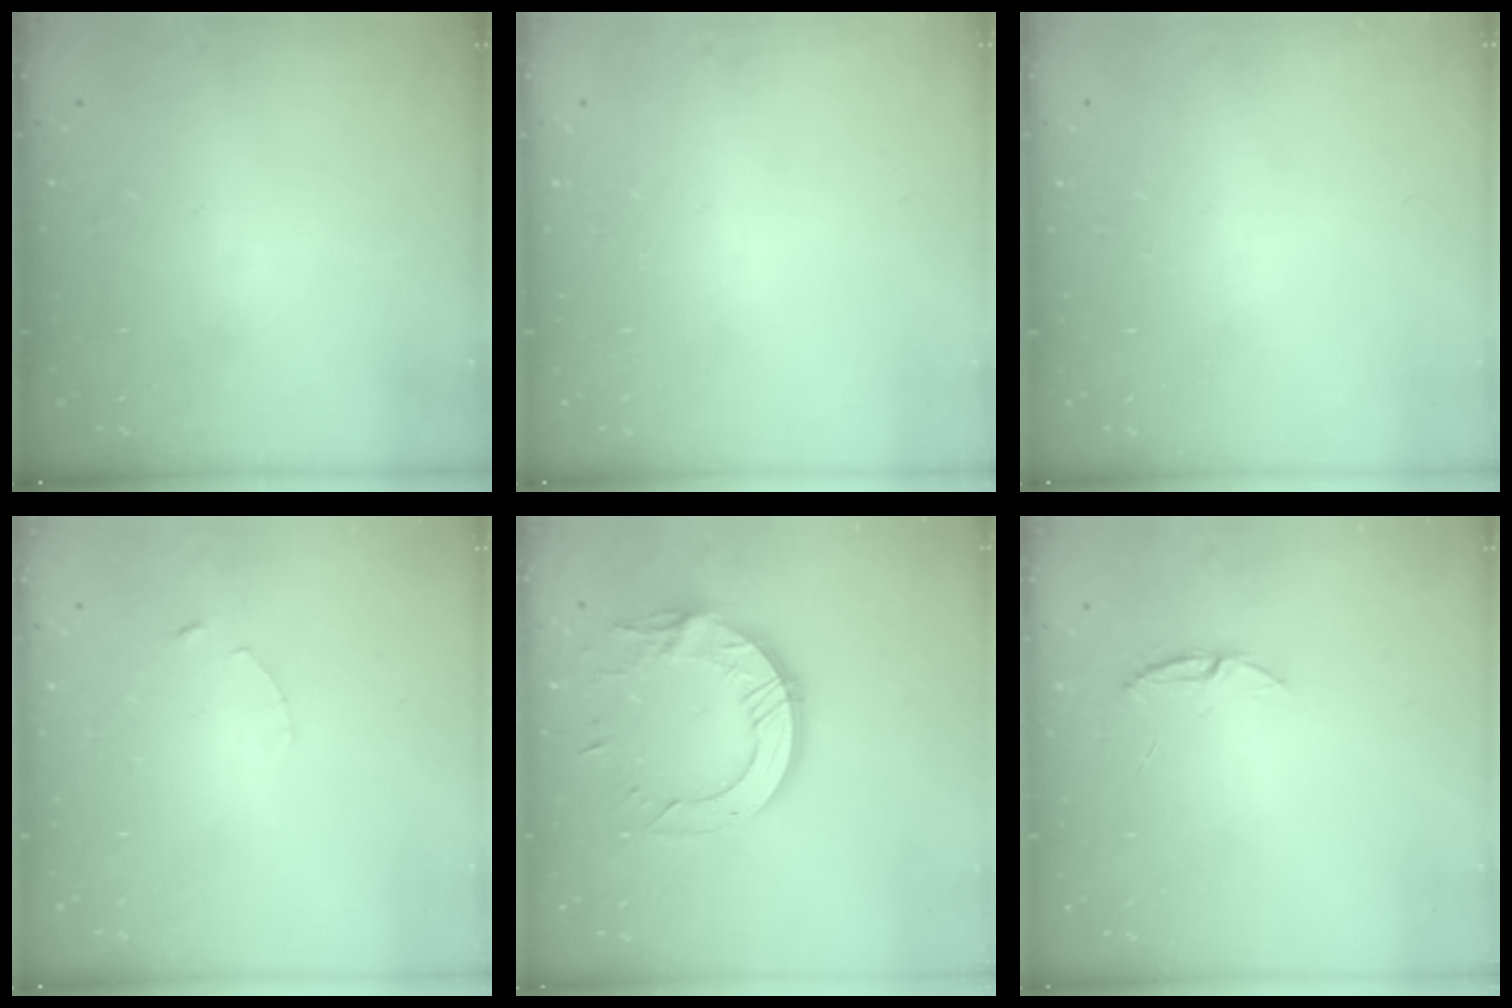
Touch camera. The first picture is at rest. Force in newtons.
{"total": 0.0}
{"total": 0.0}
{"total": 1.2, "press": 1.1, "slide": 0.2}
{"total": 16.0, "press": 16.0, "slide": 1.0}
{"total": 4.6, "press": 4.5, "slide": 0.4}